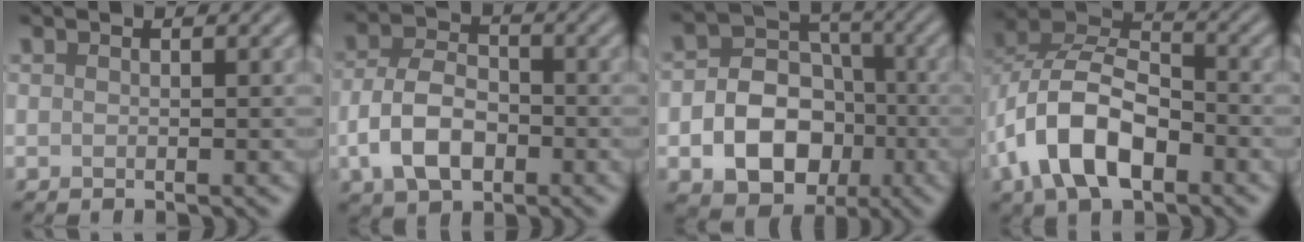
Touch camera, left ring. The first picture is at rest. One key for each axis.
{"total": 5.7, "fx": -1.8, "fy": 3.7, "fz": 4.0, "tx": -0.081, "ty": 0.002, "tz": -0.039}
{"total": 9.4, "fx": -2.6, "fy": 7.3, "fz": 5.4, "tx": -0.069, "ty": -0.015, "tz": -0.059}
{"total": 9.4, "fx": -3.6, "fy": 5.3, "fz": 6.8, "tx": -0.132, "ty": 0.011, "tz": -0.078}